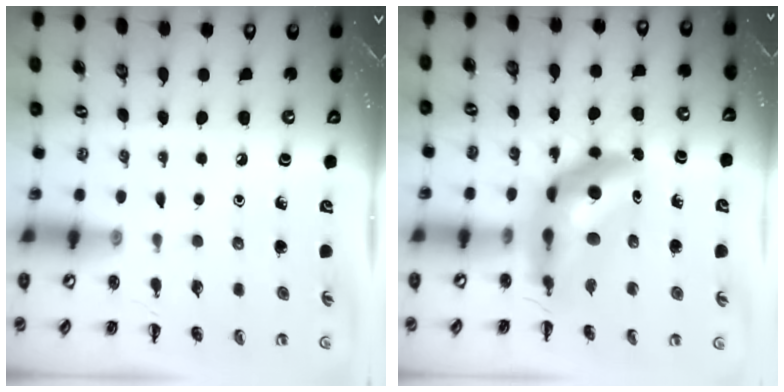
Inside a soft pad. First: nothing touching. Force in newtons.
{"total": 9.8, "press": 9.3, "slide": 3.2}